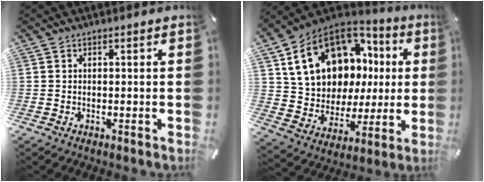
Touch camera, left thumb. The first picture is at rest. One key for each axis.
{"total": 18.8, "fx": 7.8, "fy": 14.1, "fz": 9.6, "tx": -0.169, "ty": -0.039, "tz": 0.163}